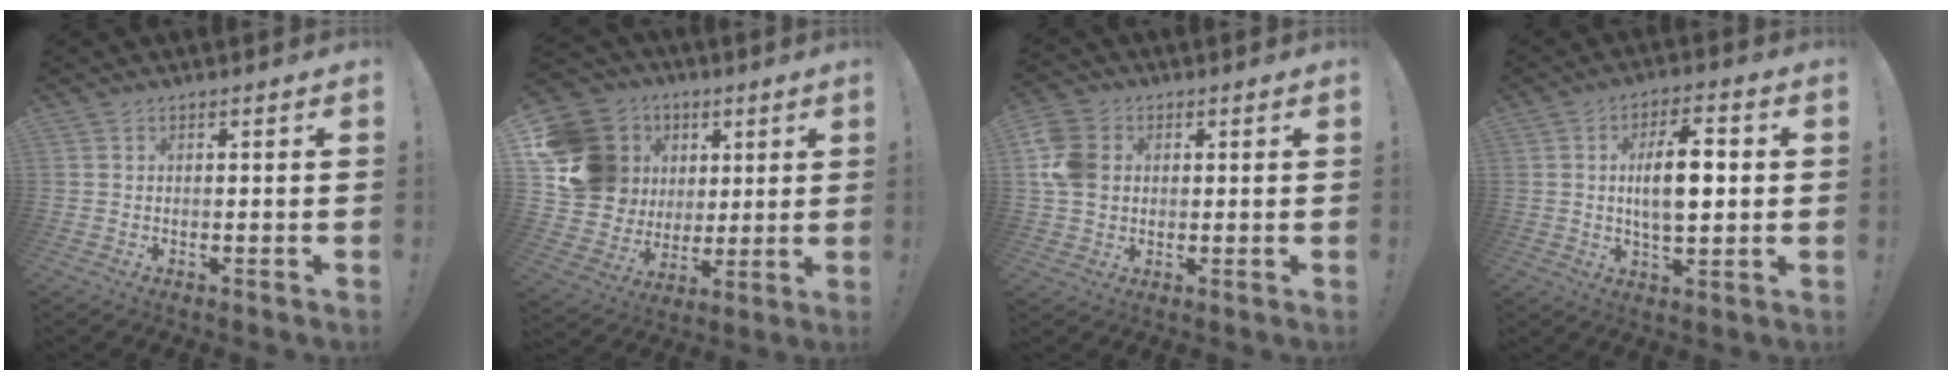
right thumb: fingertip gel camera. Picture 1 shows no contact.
{"total": 20.9, "force": [6.2, 18.0, 8.8], "torque": [-0.154, -0.018, 0.162]}
{"total": 10.7, "force": [1.4, 8.8, 6.0], "torque": [-0.121, 0.009, 0.032]}
{"total": 11.2, "force": [1.1, 5.2, 9.9], "torque": [-0.167, -0.003, 0.012]}